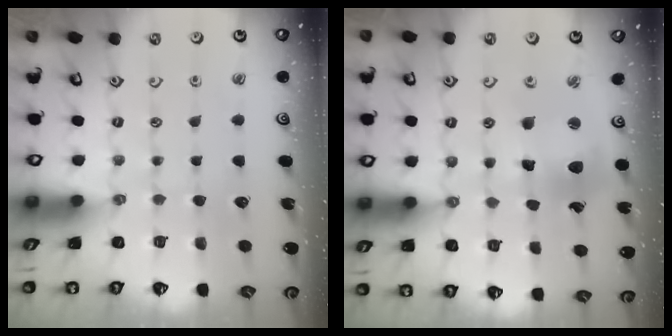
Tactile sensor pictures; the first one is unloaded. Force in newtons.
{"total": 11.0, "press": 10.7, "slide": 2.4}